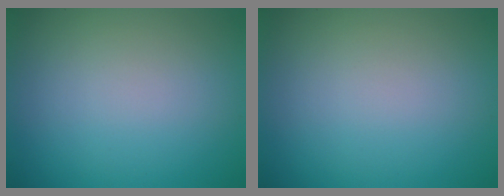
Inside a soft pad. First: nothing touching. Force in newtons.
{"total": 0.0}